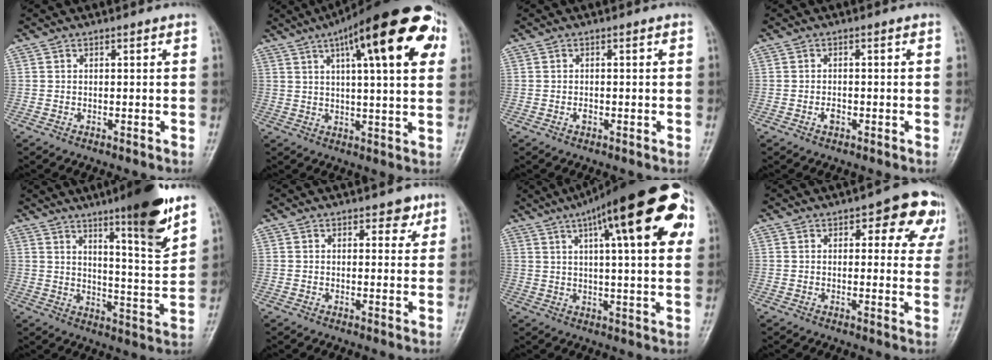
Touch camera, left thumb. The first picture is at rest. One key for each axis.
{"total": 23.3, "fx": 9.7, "fy": 6.4, "fz": 20.2, "tx": -0.279, "ty": 0.009, "tz": 0.134}
{"total": 0.9, "fx": -0.5, "fy": 0.6, "fz": 0.5, "tx": -0.005, "ty": 0.002, "tz": -0.008}
{"total": 1.6, "fx": -0.8, "fy": 1.0, "fz": 0.9, "tx": -0.013, "ty": 0.004, "tz": -0.015}
{"total": 14.6, "fx": 9.3, "fy": 1.7, "fz": 11.1, "tx": -0.148, "ty": -0.061, "tz": 0.142}
{"total": 3.3, "fx": 2.0, "fy": 1.9, "fz": 1.8, "tx": -0.002, "ty": -0.009, "tz": 0.024}
{"total": 24.5, "fx": 10.1, "fy": 6.5, "fz": 21.3, "tx": -0.296, "ty": 0.009, "tz": 0.140}
{"total": 11.3, "fx": 5.5, "fy": 5.2, "fz": 8.4, "tx": -0.044, "ty": -0.012, "tz": 0.057}